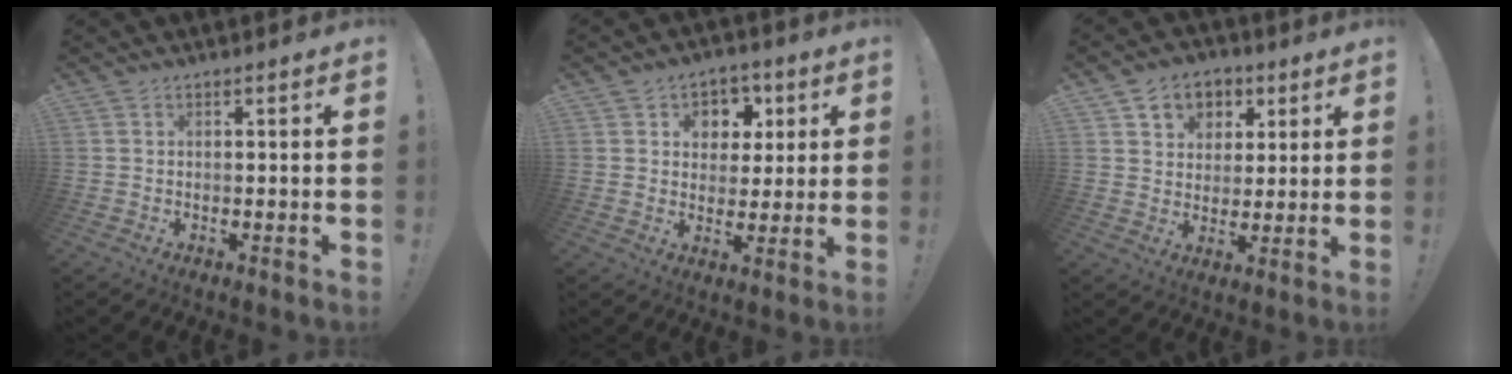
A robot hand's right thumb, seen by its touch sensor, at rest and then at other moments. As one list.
[{"total": 7.2, "force": [1.9, 6.8, 1.6], "torque": [-0.010, -0.013, 0.039]}, {"total": 8.2, "force": [3.3, 7.1, 2.4], "torque": [-0.025, -0.017, 0.065]}]